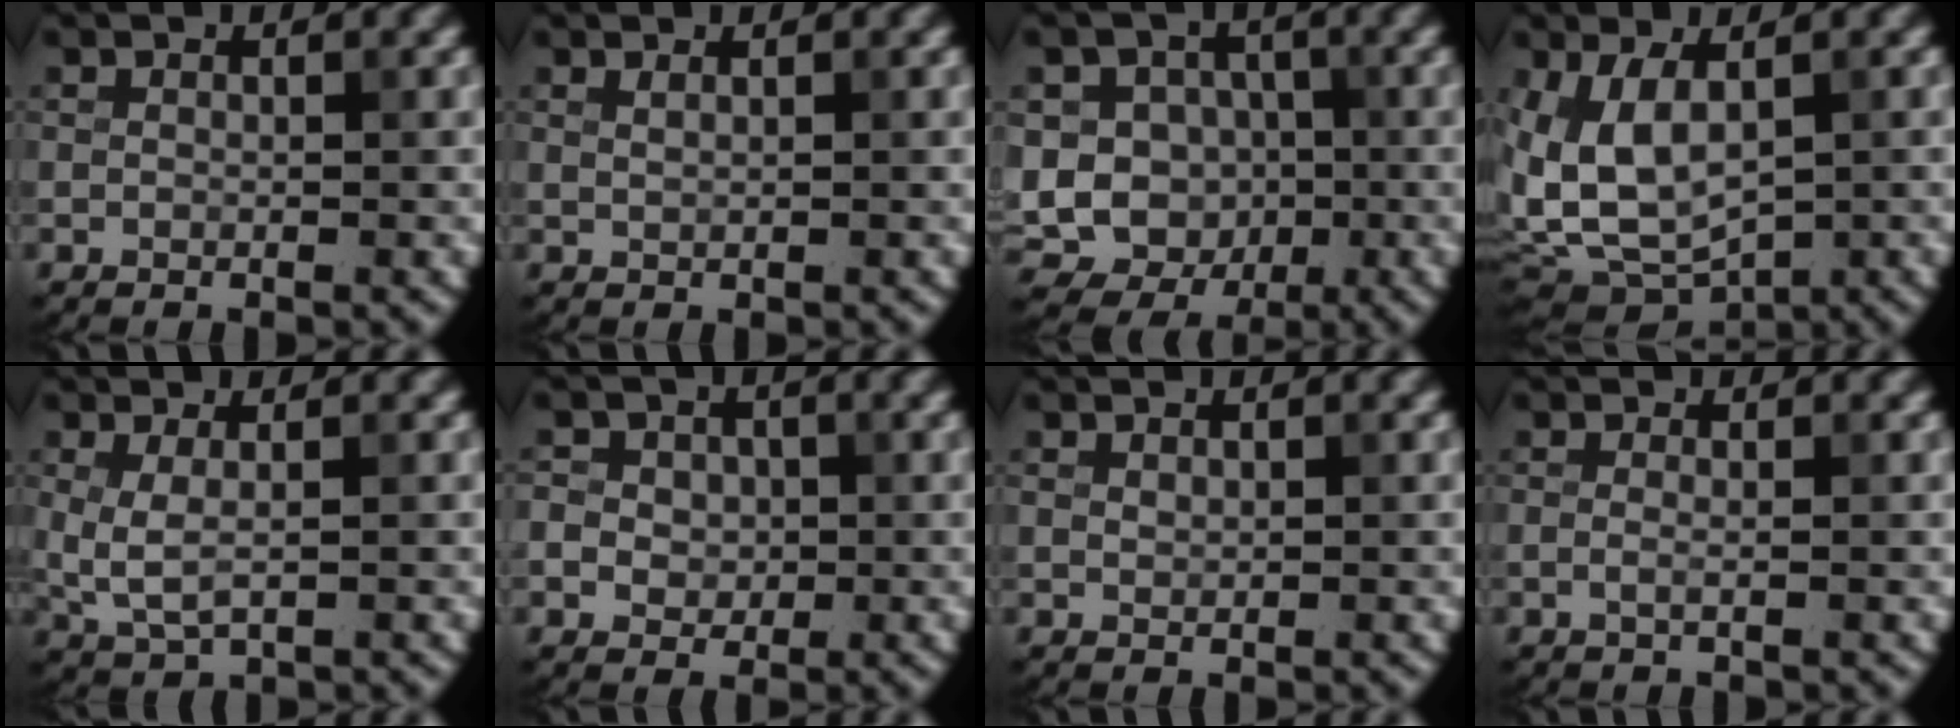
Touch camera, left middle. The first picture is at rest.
{"total": 0.7, "force": [0.5, 0.2, 0.4], "torque": [-0.003, -0.001, 0.008]}
{"total": 12.0, "force": [-1.4, 11.1, 4.5], "torque": [-0.103, 0.017, -0.044]}
{"total": 6.6, "force": [0.2, 3.5, 5.7], "torque": [-0.124, -0.010, 0.013]}
{"total": 2.4, "force": [0.3, 1.0, 2.2], "torque": [-0.054, -0.004, 0.008]}
{"total": 3.8, "force": [0.6, 3.4, 1.7], "torque": [-0.016, 0.020, -0.005]}
{"total": 0.6, "force": [0.4, 0.4, 0.3], "torque": [-0.007, 0.000, 0.009]}
{"total": 0.8, "force": [-0.1, 0.2, 0.8], "torque": [-0.018, -0.006, -0.006]}